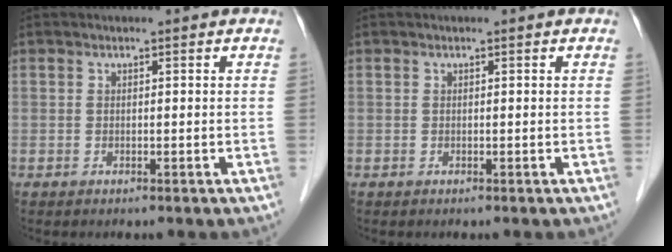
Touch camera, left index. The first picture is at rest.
{"total": 0.0}